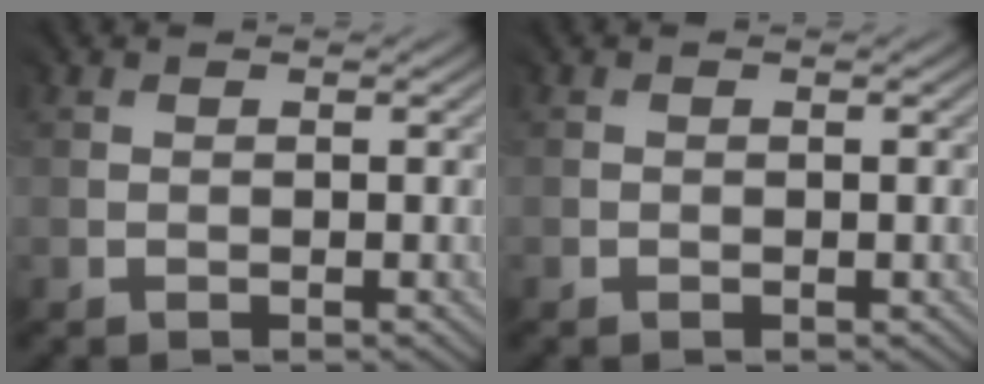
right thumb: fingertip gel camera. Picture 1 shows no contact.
{"total": 0.8, "force": [-0.1, -0.2, -0.8], "torque": [0.015, -0.001, -0.002]}